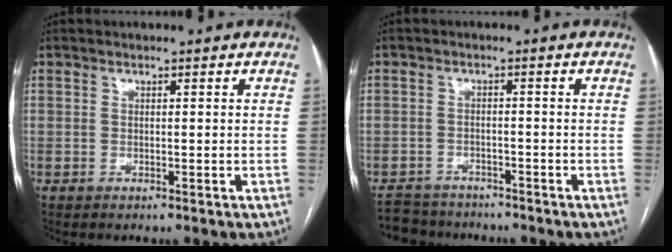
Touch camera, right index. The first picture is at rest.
{"total": 6.0, "force": [-5.3, 2.7, 0.1], "torque": [0.001, -0.001, -0.087]}